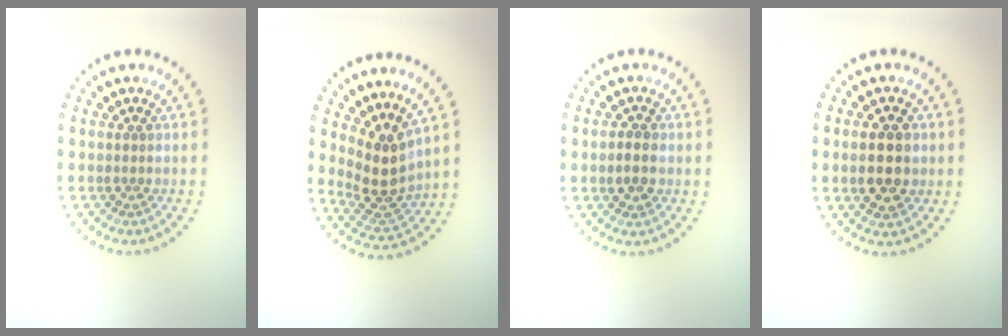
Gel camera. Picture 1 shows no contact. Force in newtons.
{"total": 3.7, "press": 2.9, "slide": 2.3}
{"total": 2.2, "press": 2.2, "slide": 0.1}
{"total": 4.6, "press": 4.5, "slide": 0.3}